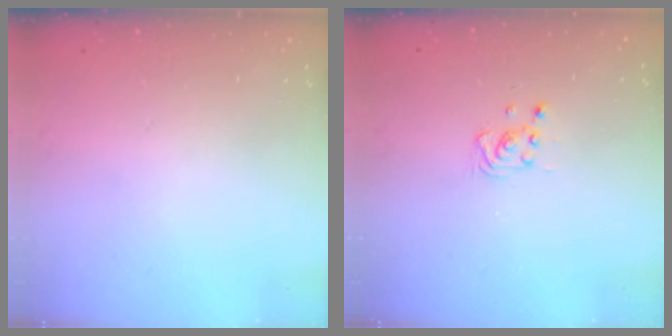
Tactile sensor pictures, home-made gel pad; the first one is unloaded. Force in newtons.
{"total": 4.4, "press": 4.2, "slide": 1.1}